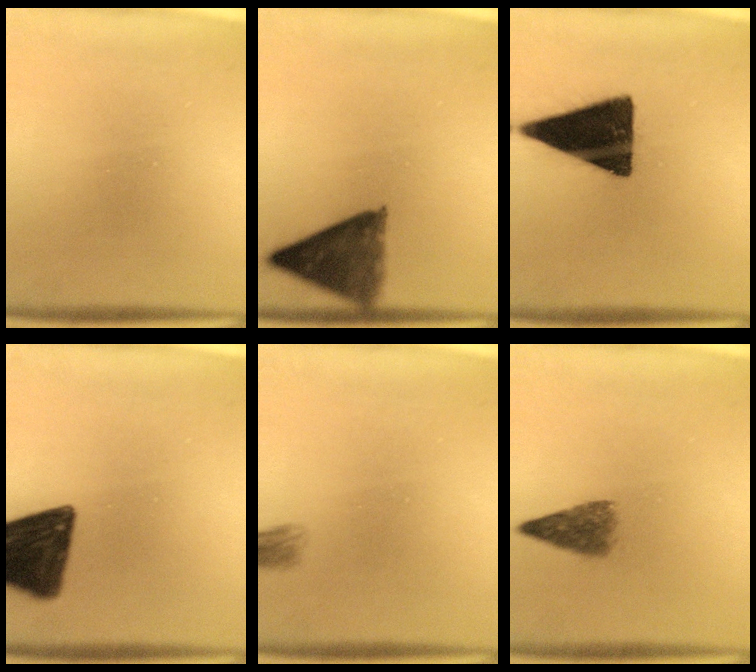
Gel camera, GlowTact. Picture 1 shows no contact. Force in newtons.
{"total": 8.2}
{"total": 16.8}
{"total": 15.3}
{"total": 1.6}
{"total": 4.1}